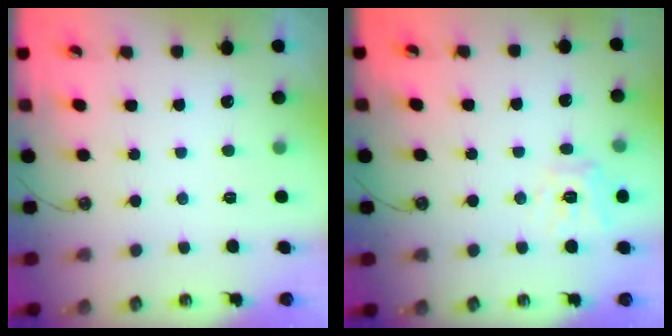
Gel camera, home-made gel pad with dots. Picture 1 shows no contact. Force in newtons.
{"total": 10.4, "press": 10.4, "slide": 1.1}